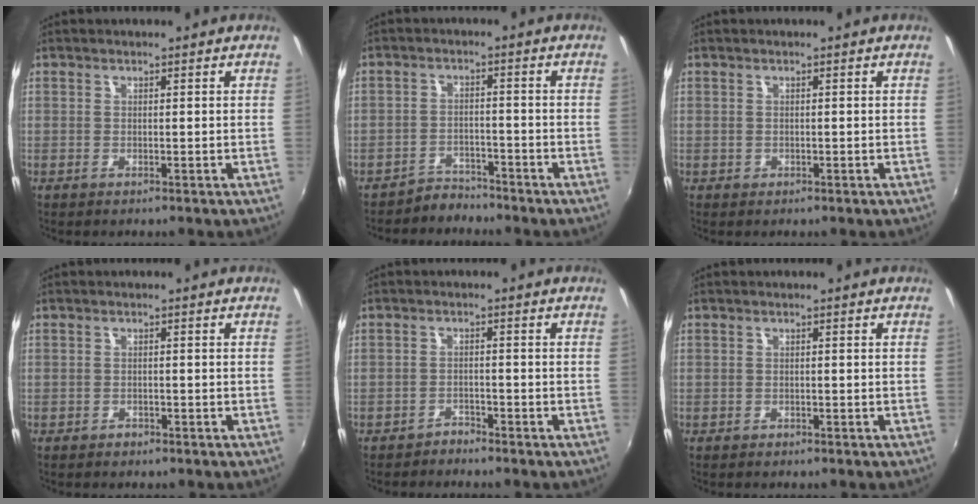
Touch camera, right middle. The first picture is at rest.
{"total": 3.6, "force": [-3.4, 1.2, -0.6], "torque": [0.009, 0.013, -0.057]}
{"total": 0.6, "force": [-0.3, 0.5, 0.1], "torque": [0.000, -0.003, -0.004]}
{"total": 1.3, "force": [-1.1, 0.7, 0.3], "torque": [-0.008, 0.000, -0.017]}
{"total": 2.0, "force": [-2.0, 0.4, 0.0], "torque": [-0.002, 0.002, -0.035]}
{"total": 0.9, "force": [-0.8, 0.4, 0.2], "torque": [-0.008, 0.000, -0.011]}